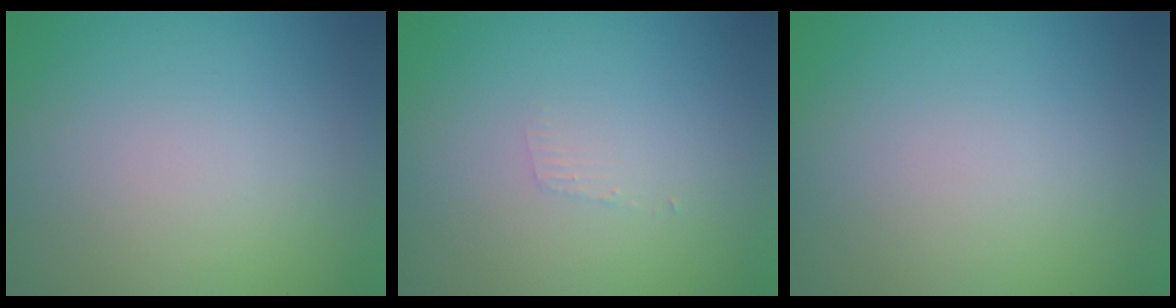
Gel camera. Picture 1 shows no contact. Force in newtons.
{"total": 0.7, "press": 0.7, "slide": 0.1}
{"total": 0.0}